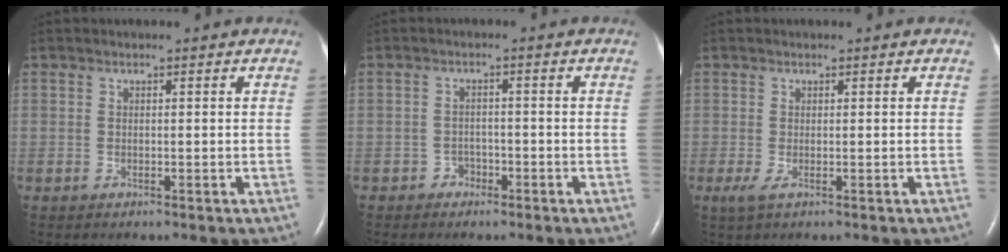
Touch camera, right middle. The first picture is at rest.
{"total": 1.8, "force": [-1.2, 1.3, 0.3], "torque": [-0.004, 0.006, -0.023]}
{"total": 1.5, "force": [-0.5, 0.2, 1.4], "torque": [-0.033, -0.006, -0.008]}